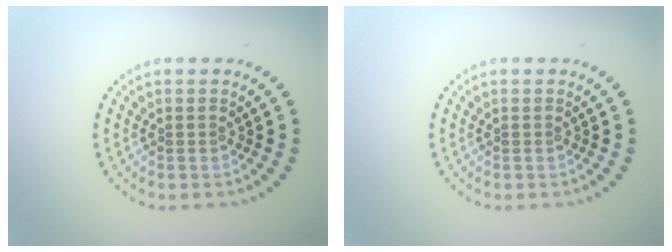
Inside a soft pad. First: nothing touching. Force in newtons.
{"total": 0.0}